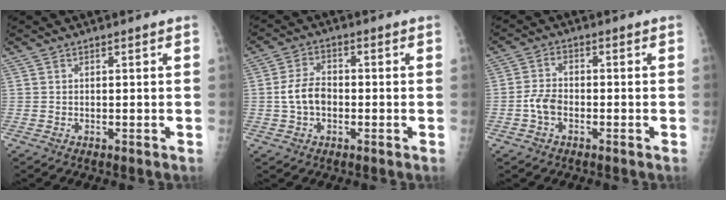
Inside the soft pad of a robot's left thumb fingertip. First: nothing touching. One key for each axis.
{"total": 6.0, "fx": -0.9, "fy": 4.1, "fz": 4.3, "tx": -0.077, "ty": 0.018, "tz": -0.020}
{"total": 4.4, "fx": -1.5, "fy": 2.8, "fz": 3.1, "tx": -0.060, "ty": 0.014, "tz": -0.034}